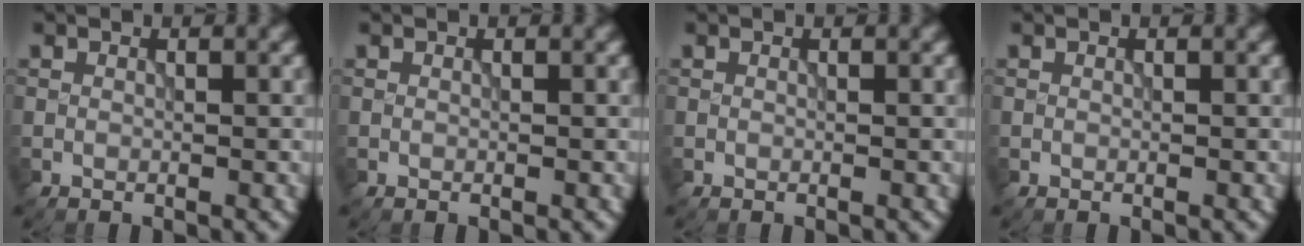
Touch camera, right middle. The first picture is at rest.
{"total": 0.0}
{"total": 0.0}
{"total": 0.0}